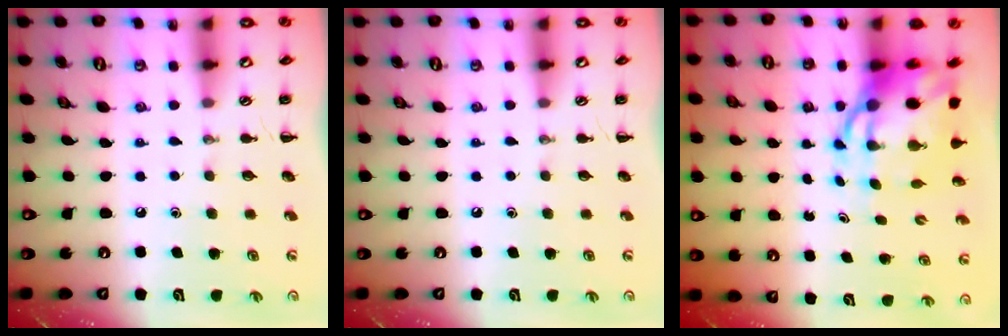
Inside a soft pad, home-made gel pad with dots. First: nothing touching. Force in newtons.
{"total": 0.0}
{"total": 10.2, "press": 9.9, "slide": 2.6}